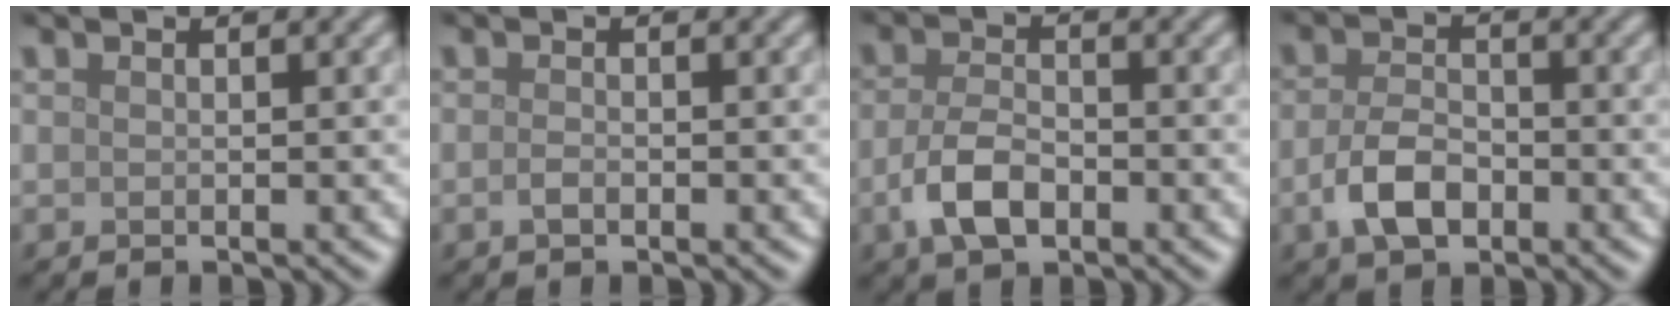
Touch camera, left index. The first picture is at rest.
{"total": 0.8, "force": [-0.4, 0.4, 0.6], "torque": [-0.015, -0.001, -0.009]}
{"total": 4.2, "force": [-1.7, 2.2, 3.1], "torque": [-0.065, -0.001, -0.039]}
{"total": 4.1, "force": [-1.6, 2.4, 2.9], "torque": [-0.059, -0.001, -0.037]}